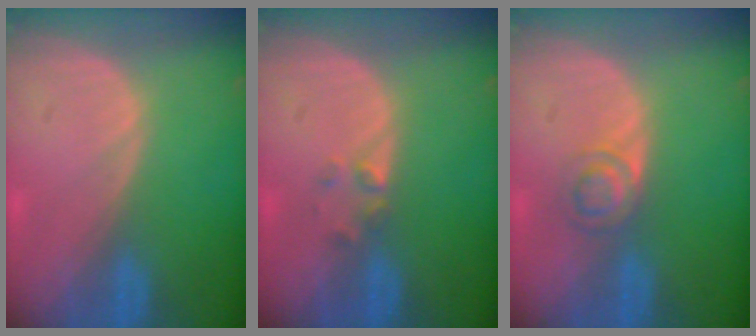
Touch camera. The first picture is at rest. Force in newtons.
{"total": 1.6, "press": 1.4, "slide": 0.9}
{"total": 3.3, "press": 3.3, "slide": 0.4}